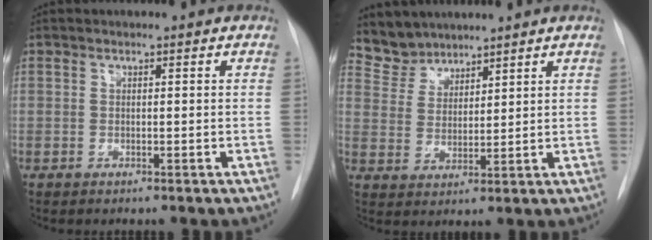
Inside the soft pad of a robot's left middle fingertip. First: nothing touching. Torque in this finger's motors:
{"motor_torque": [0.06, -0.11, 0.01, -0.03]}